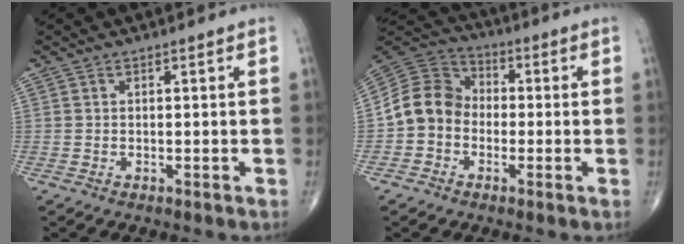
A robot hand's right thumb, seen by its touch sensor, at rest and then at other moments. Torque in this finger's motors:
{"motor_torque": [0.03, 0.08, 0.54, -0.39, 0.13]}